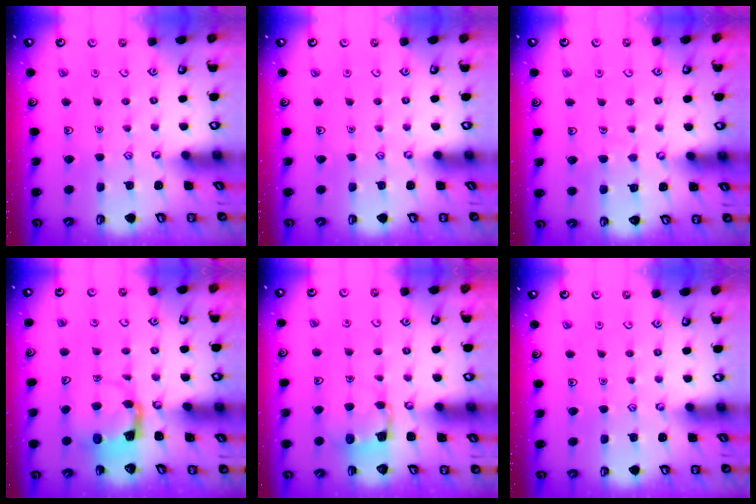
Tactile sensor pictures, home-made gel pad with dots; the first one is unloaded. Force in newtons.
{"total": 0.0}
{"total": 4.7, "press": 4.7, "slide": 0.3}
{"total": 3.9, "press": 3.9, "slide": 0.7}
{"total": 2.7, "press": 2.7, "slide": 0.4}
{"total": 0.0}